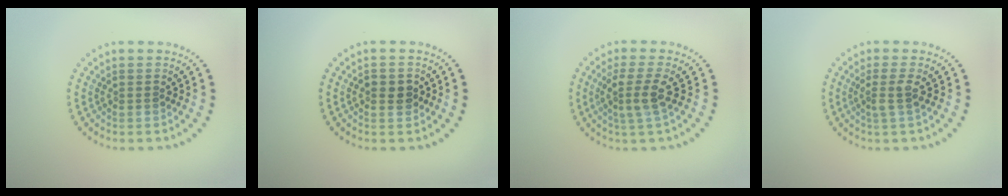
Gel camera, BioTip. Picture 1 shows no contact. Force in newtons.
{"total": 1.7, "press": 1.7, "slide": 0.1}
{"total": 2.7, "press": 2.2, "slide": 1.6}
{"total": 1.7, "press": 1.2, "slide": 1.1}